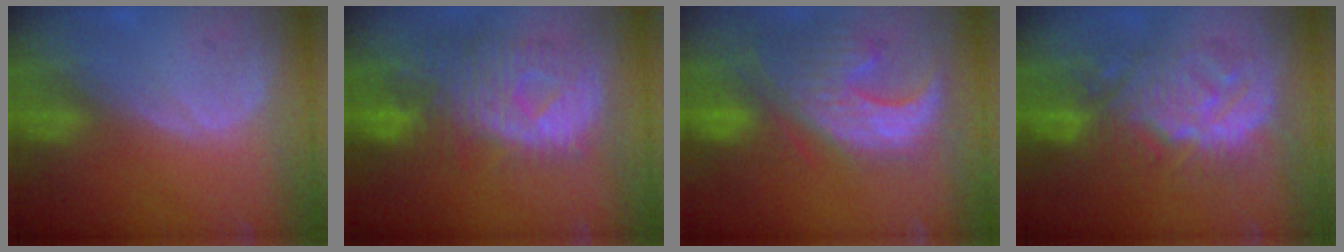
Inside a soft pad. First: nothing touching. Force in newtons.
{"total": 10.9, "press": 9.7, "slide": 5.1}
{"total": 12.9, "press": 11.2, "slide": 6.4}
{"total": 9.6, "press": 9.6, "slide": 0.4}